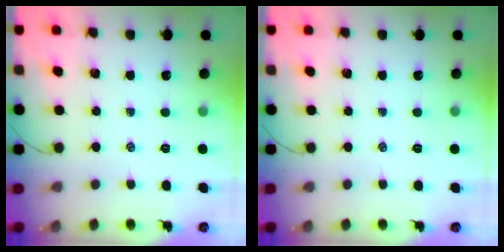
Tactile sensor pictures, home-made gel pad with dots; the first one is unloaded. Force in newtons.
{"total": 0.0}